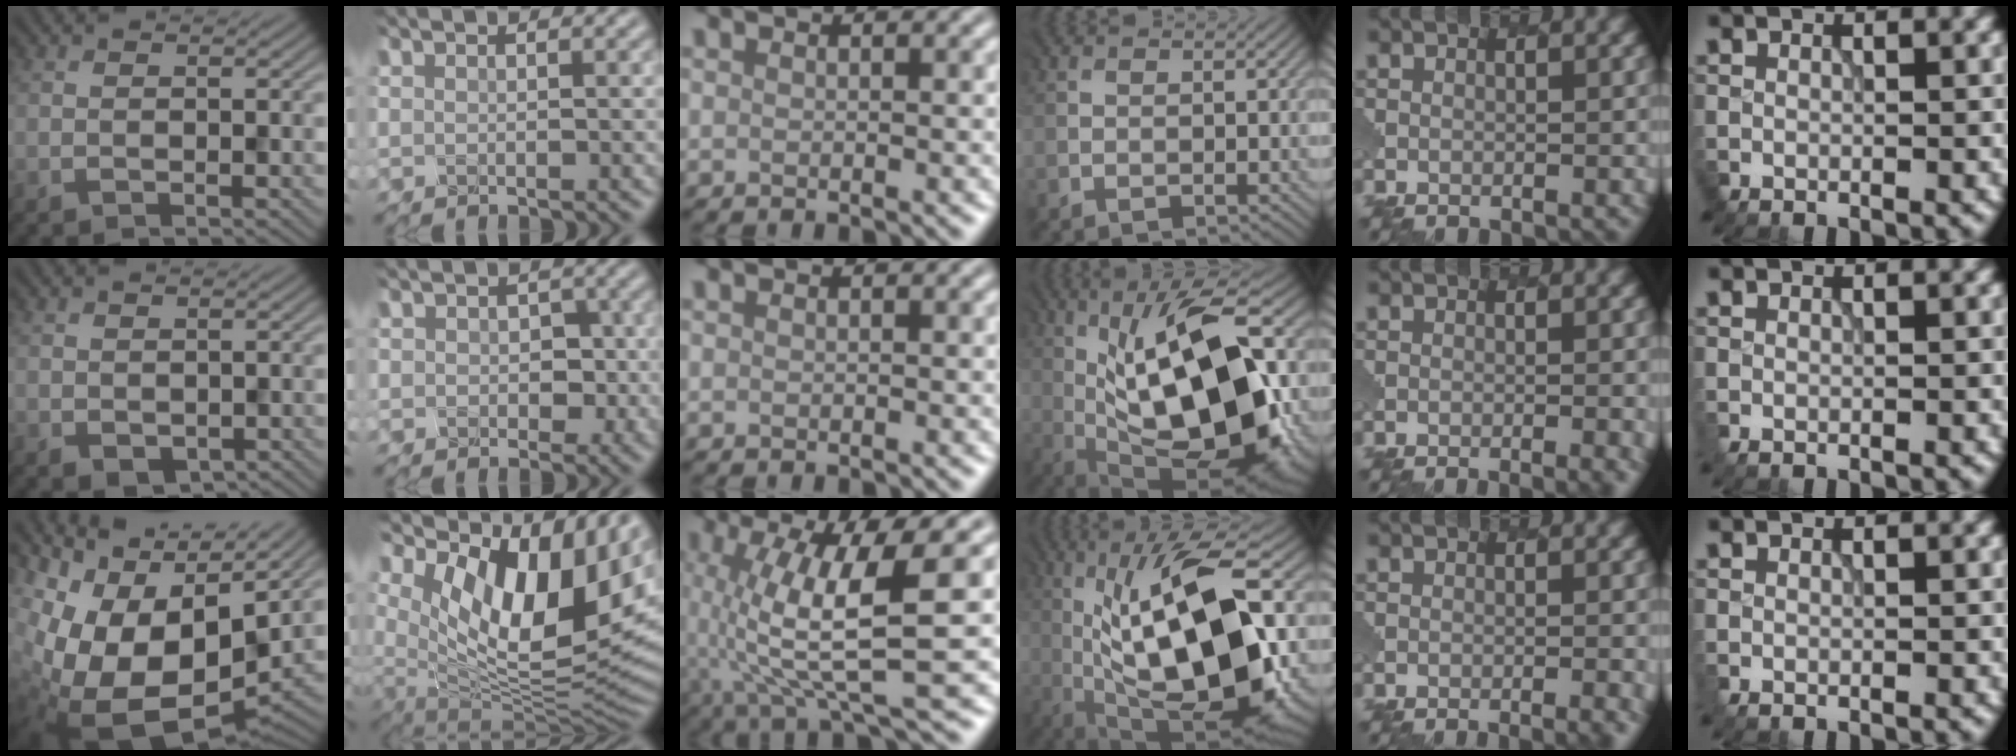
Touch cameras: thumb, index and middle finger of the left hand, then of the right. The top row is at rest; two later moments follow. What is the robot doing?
{"motion": "dispense", "object": "toothpaste"}